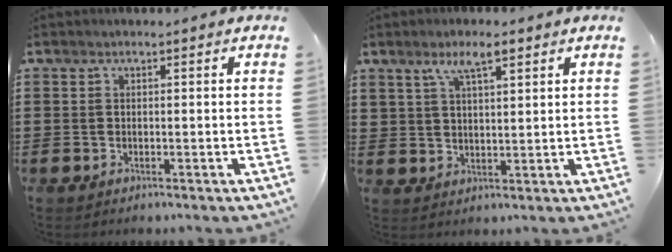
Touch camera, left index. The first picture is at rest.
{"total": 4.9, "force": [3.1, 2.0, 3.2], "torque": [-0.054, 0.001, 0.051]}